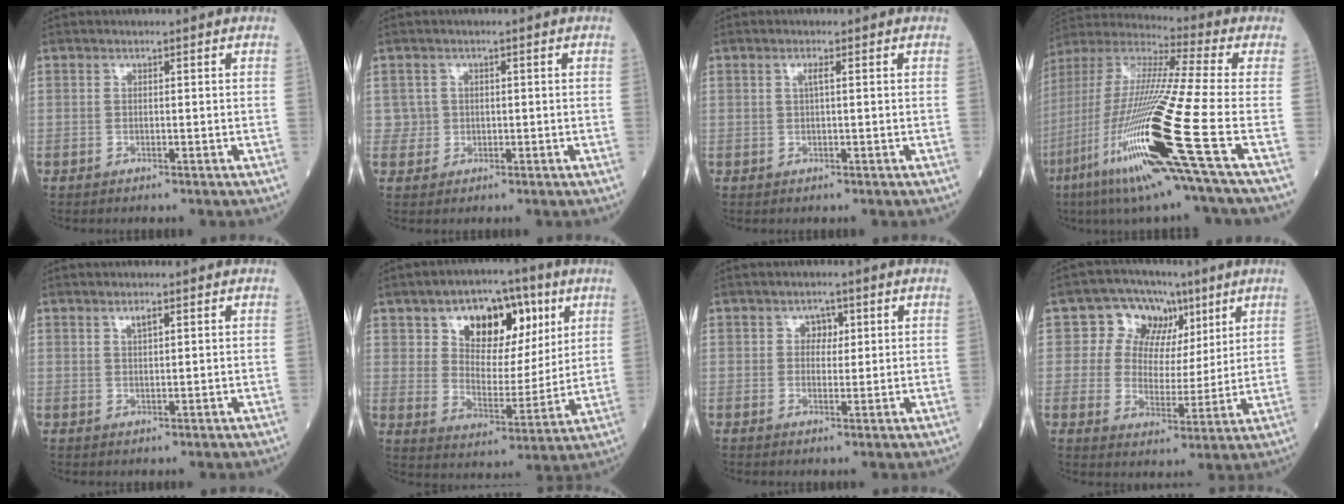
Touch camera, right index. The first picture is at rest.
{"total": 1.9, "force": [0.2, 1.9, -0.4], "torque": [0.019, 0.006, 0.000]}
{"total": 1.1, "force": [0.3, -0.1, 1.0], "torque": [-0.021, 0.002, 0.004]}
{"total": 24.5, "force": [-9.0, -0.3, 22.8], "torque": [-0.465, -0.050, -0.174]}
{"total": 1.5, "force": [0.9, 0.3, 1.1], "torque": [-0.023, 0.000, 0.017]}
{"total": 13.6, "force": [6.4, 7.5, 9.3], "torque": [-0.137, 0.019, 0.109]}
{"total": 2.2, "force": [0.8, 1.6, 1.3], "torque": [-0.012, 0.002, 0.008]}
{"total": 9.0, "force": [4.1, 7.3, 3.4], "torque": [-0.042, 0.027, 0.067]}